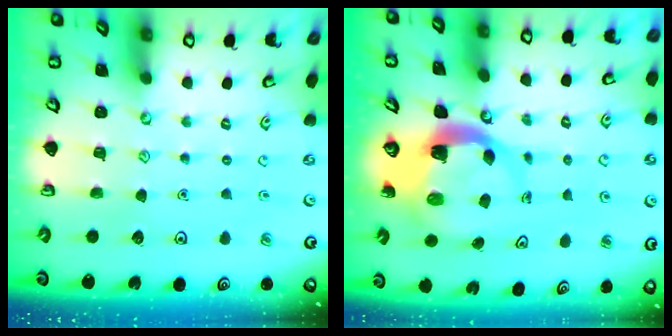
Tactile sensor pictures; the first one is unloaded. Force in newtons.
{"total": 5.6, "press": 5.6, "slide": 0.8}